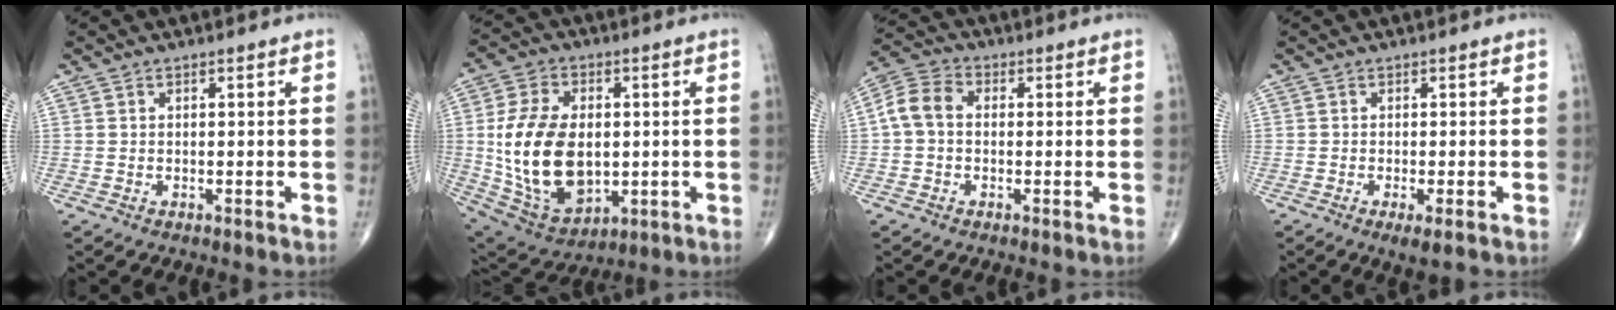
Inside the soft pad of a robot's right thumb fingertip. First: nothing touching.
{"total": 19.4, "force": [-0.1, 12.3, 15.0], "torque": [-0.265, -0.007, 0.019]}
{"total": 6.4, "force": [0.1, 4.8, 4.3], "torque": [-0.082, 0.022, -0.010]}
{"total": 2.3, "force": [-1.0, 0.4, 2.0], "torque": [-0.037, -0.009, -0.017]}